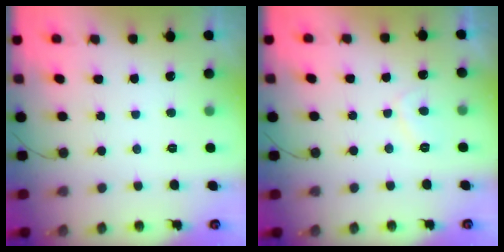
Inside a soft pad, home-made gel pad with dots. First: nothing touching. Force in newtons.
{"total": 2.5, "press": 2.4, "slide": 0.8}